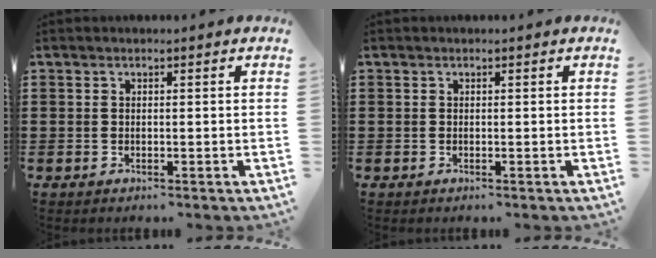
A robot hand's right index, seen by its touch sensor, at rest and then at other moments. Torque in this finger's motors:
{"motor_torque": [0.29, 0.47, 0.00, 0.00]}